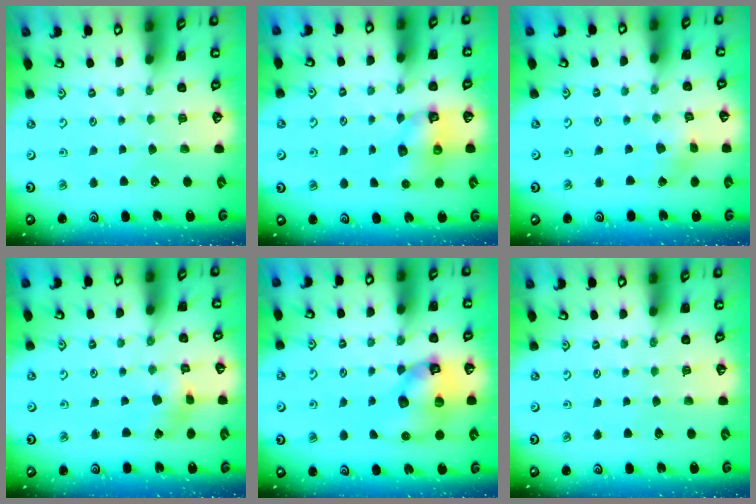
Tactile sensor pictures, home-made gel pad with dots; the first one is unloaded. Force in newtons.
{"total": 8.3, "press": 8.3, "slide": 0.5}
{"total": 1.6, "press": 1.6, "slide": 0.1}
{"total": 2.8, "press": 2.7, "slide": 0.4}
{"total": 12.0, "press": 11.9, "slide": 1.8}
{"total": 0.0}